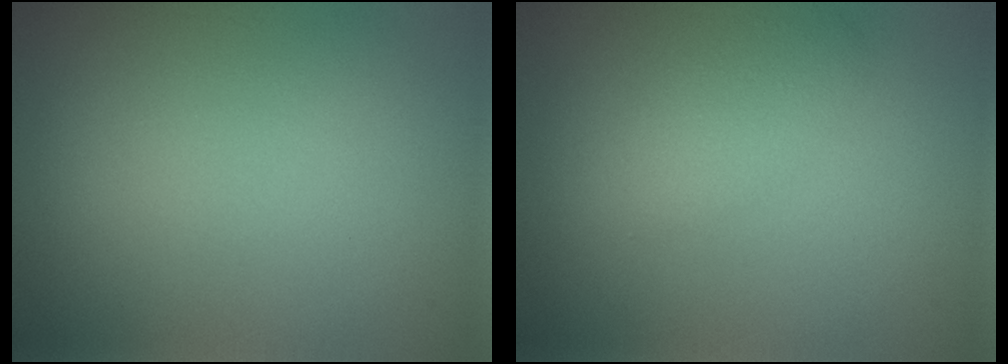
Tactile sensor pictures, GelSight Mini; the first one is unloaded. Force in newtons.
{"total": 2.1, "press": 2.1, "slide": 0.1}